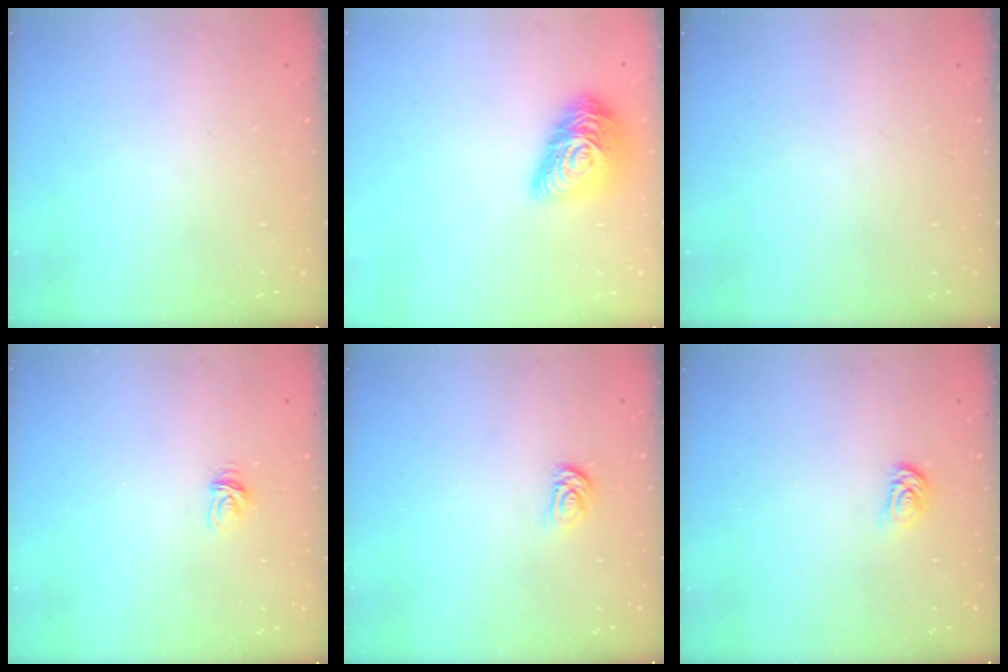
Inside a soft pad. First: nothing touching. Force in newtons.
{"total": 15.5, "press": 15.5, "slide": 0.8}
{"total": 0.0}
{"total": 3.3, "press": 3.3, "slide": 0.3}
{"total": 3.2, "press": 3.2, "slide": 0.5}
{"total": 3.3, "press": 3.2, "slide": 0.5}